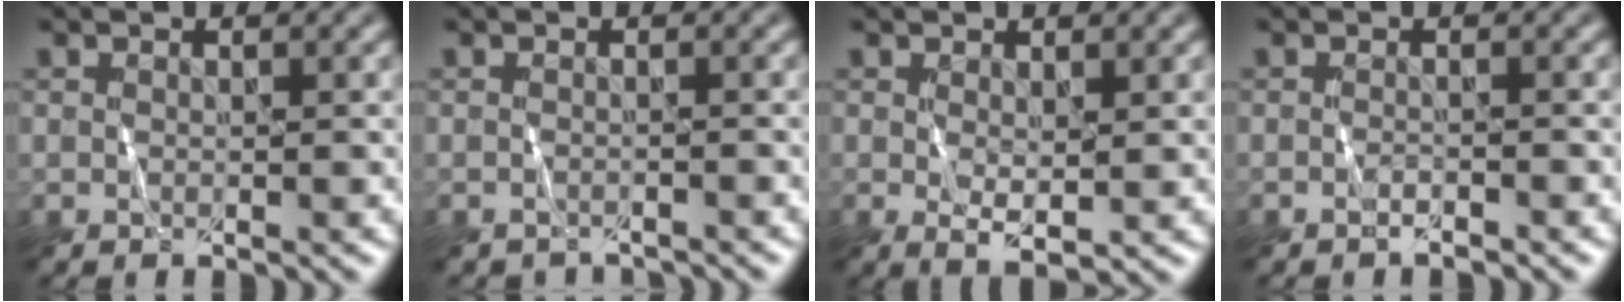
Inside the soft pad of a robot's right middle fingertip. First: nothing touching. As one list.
[{"total": 1.6, "force": [-1.6, 0.1, 0.0], "torque": [0.001, -0.008, -0.026]}, {"total": 1.7, "force": [0.3, 0.6, 1.5], "torque": [-0.033, -0.007, 0.010]}, {"total": 0.9, "force": [-0.8, 0.0, 0.3], "torque": [-0.007, -0.001, -0.014]}]